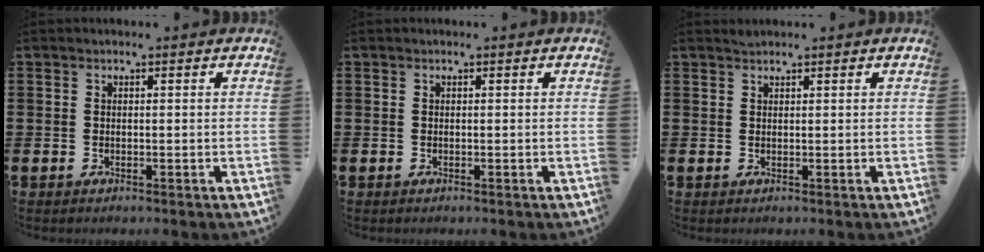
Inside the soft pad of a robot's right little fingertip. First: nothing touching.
{"total": 0.0}
{"total": 0.7, "force": [0.7, 0.1, 0.0], "torque": [-0.001, 0.001, 0.013]}